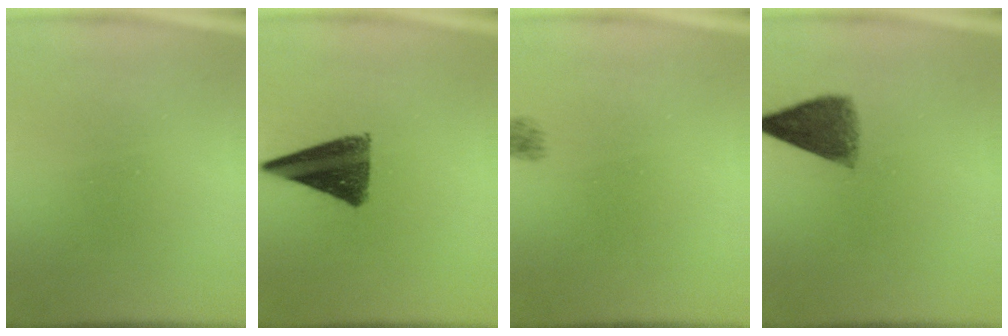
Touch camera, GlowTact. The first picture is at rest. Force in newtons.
{"total": 10.6}
{"total": 3.0}
{"total": 6.7}